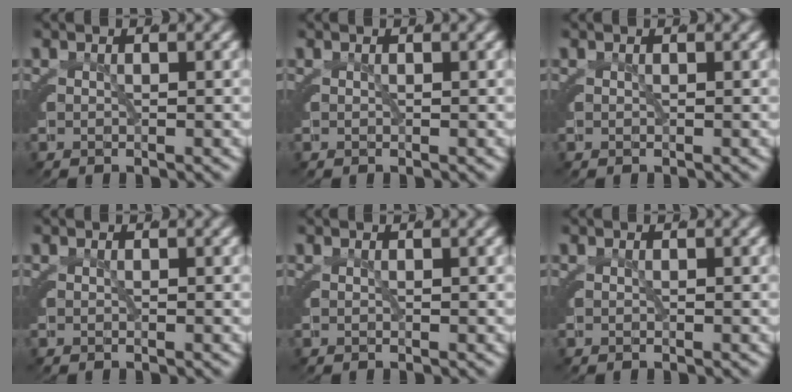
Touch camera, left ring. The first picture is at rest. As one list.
[{"total": 0.0}, {"total": 0.0}, {"total": 0.0}, {"total": 0.0}, {"total": 0.0}]